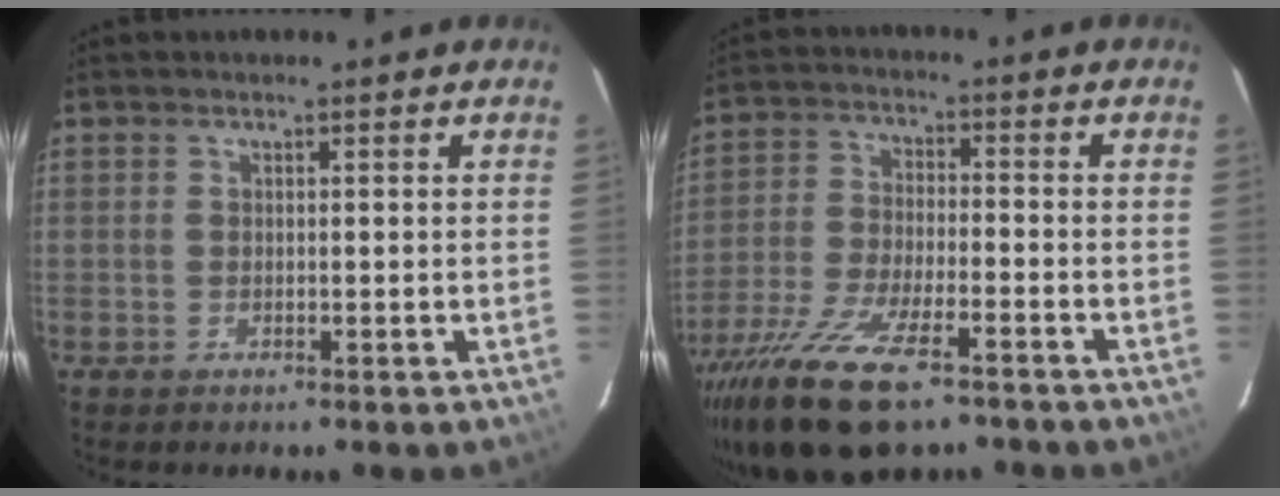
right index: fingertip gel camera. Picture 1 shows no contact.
{"total": 17.8, "force": [-12.2, 5.8, 11.7], "torque": [-0.249, -0.054, -0.222]}